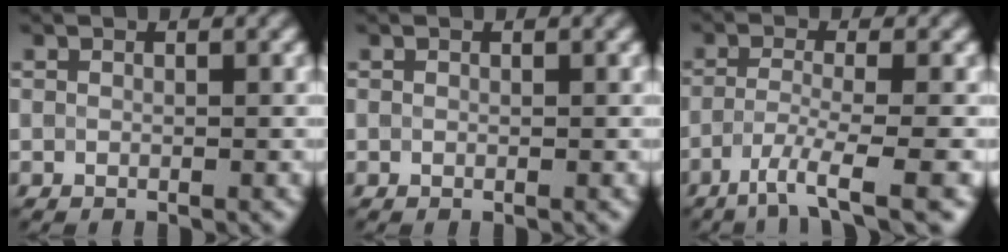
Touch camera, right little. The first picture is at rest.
{"total": 0.0}
{"total": 5.1, "force": [-2.7, 0.9, 4.2], "torque": [-0.069, -0.006, -0.055]}